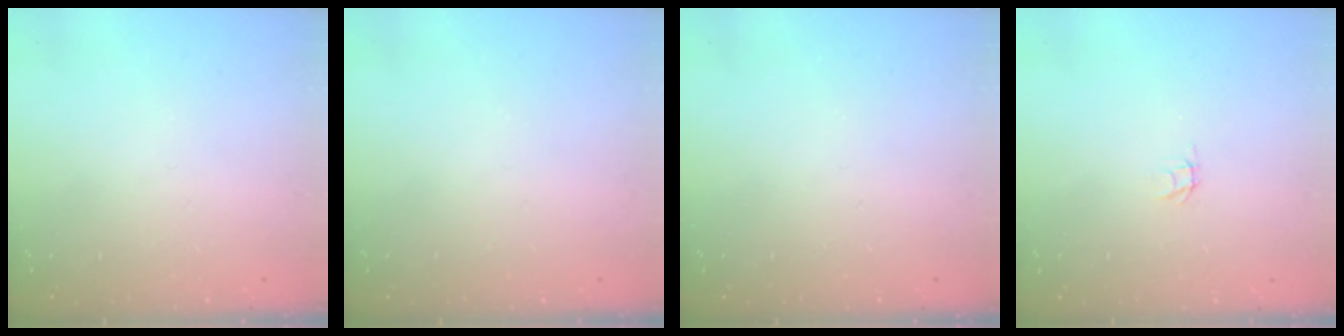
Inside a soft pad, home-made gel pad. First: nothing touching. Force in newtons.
{"total": 0.0}
{"total": 0.0}
{"total": 1.8, "press": 1.8, "slide": 0.1}